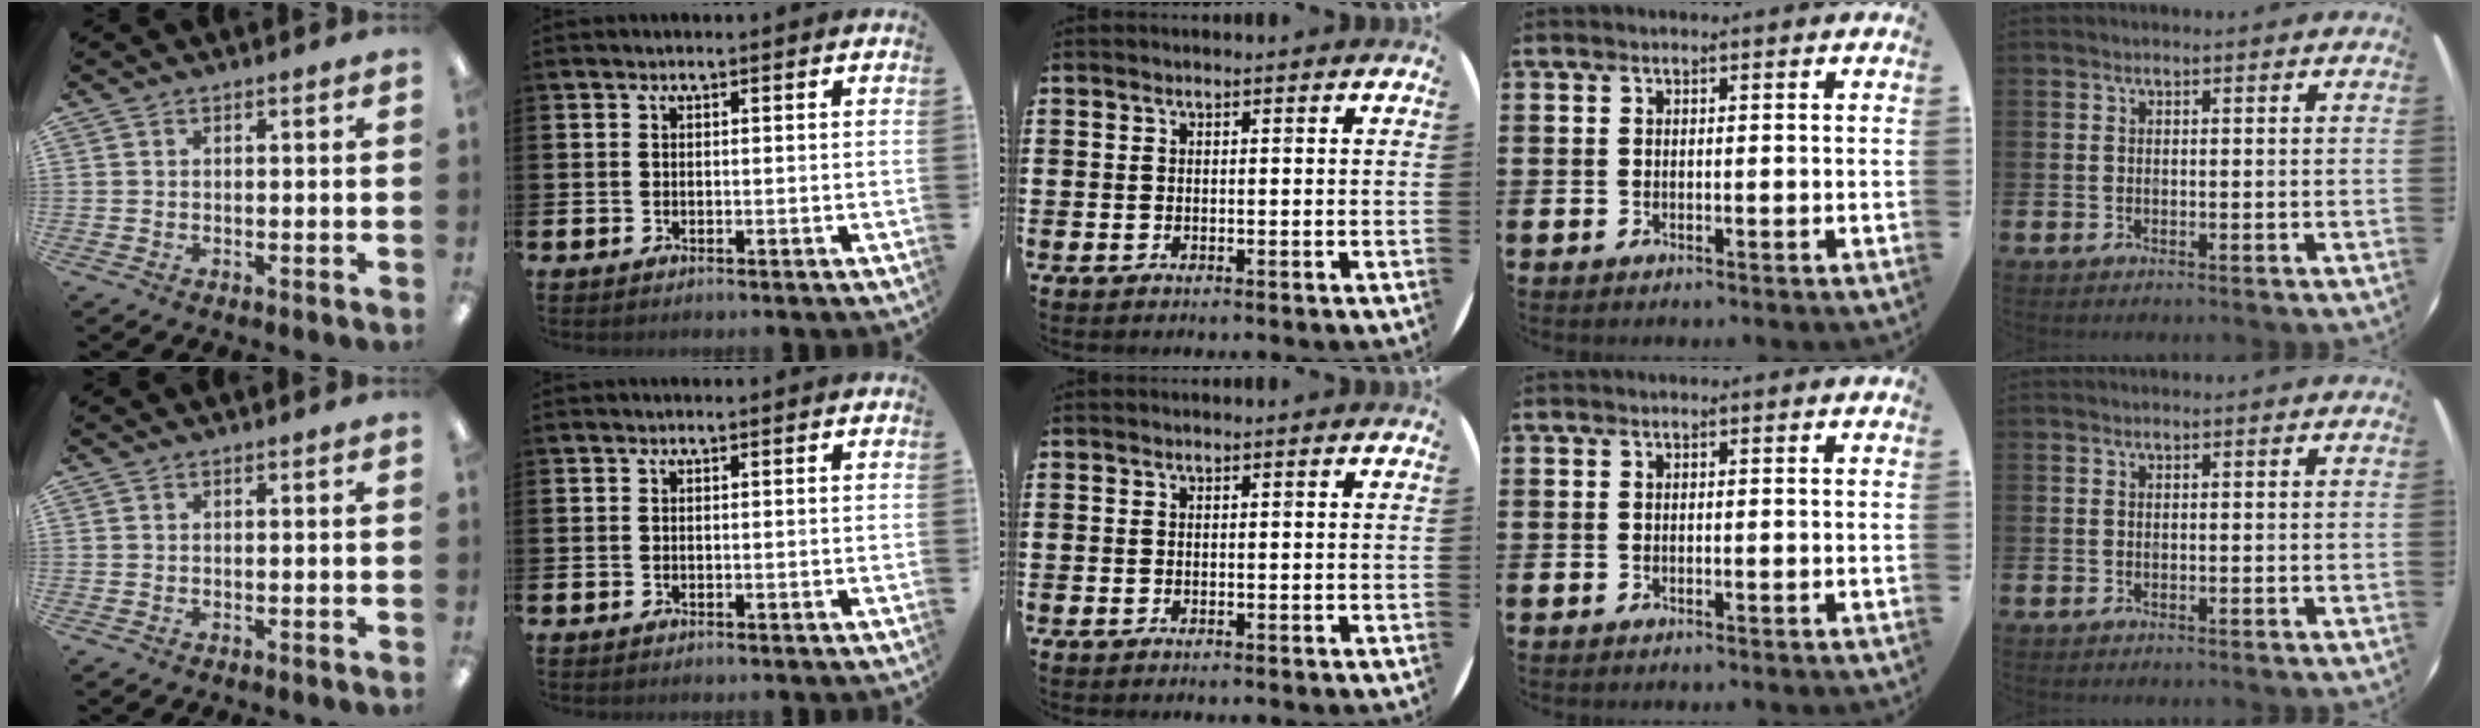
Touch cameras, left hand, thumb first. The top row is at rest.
{}